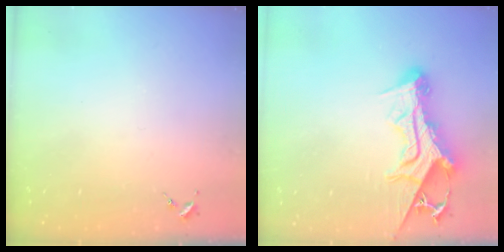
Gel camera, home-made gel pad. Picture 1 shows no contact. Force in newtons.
{"total": 15.5, "press": 15.5, "slide": 1.3}